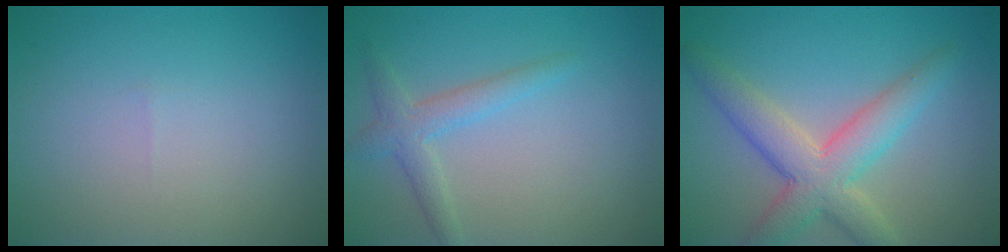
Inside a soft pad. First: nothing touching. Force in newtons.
{"total": 2.4, "press": 2.4, "slide": 0.1}
{"total": 5.8, "press": 5.8, "slide": 0.4}